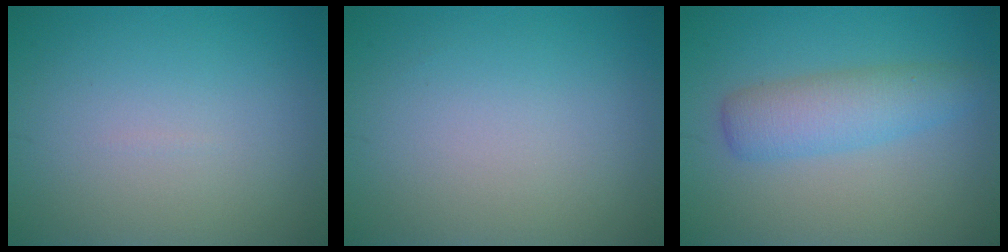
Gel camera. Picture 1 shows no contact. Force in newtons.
{"total": 0.0}
{"total": 3.9, "press": 3.9, "slide": 0.1}